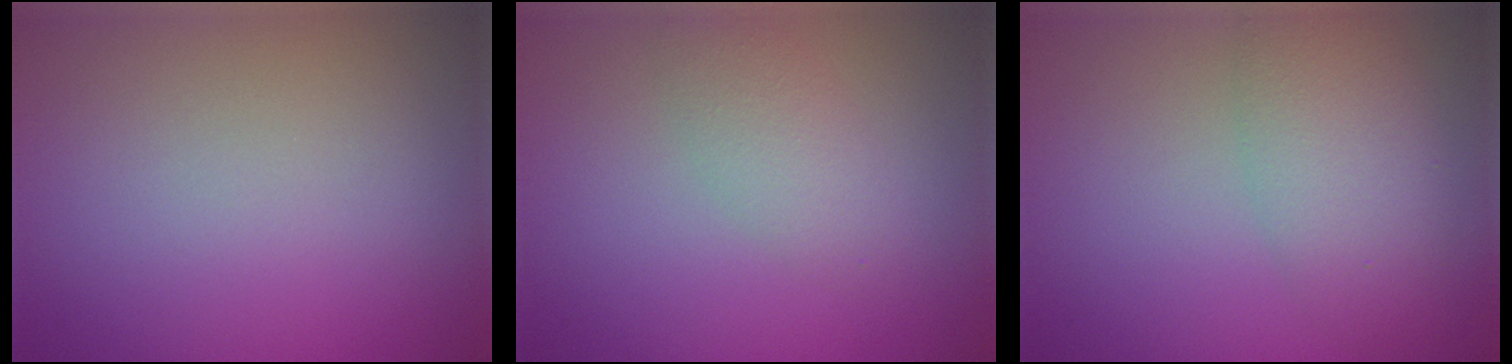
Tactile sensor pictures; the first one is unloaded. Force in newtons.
{"total": 2.2, "press": 2.2, "slide": 0.2}
{"total": 4.6, "press": 4.6, "slide": 0.2}